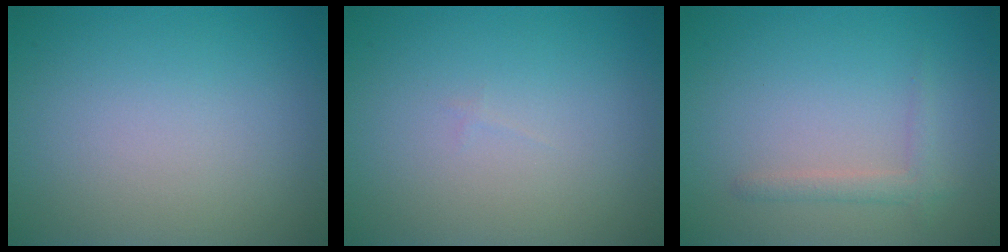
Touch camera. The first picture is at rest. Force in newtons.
{"total": 0.0}
{"total": 1.4, "press": 1.4, "slide": 0.1}